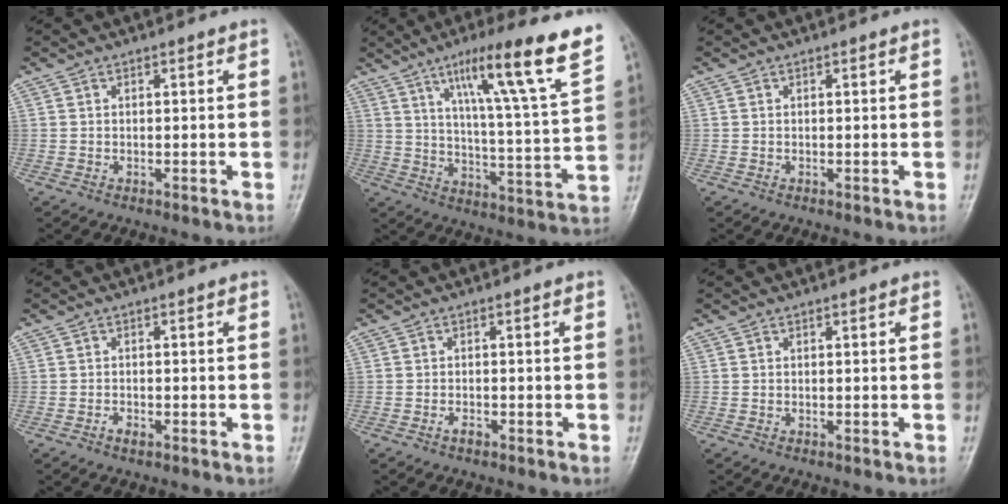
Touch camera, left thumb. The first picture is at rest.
{"total": 20.1, "force": [11.5, 1.4, 16.5], "torque": [-0.229, -0.043, 0.171]}
{"total": 0.0}
{"total": 1.4, "force": [-0.8, 0.7, 0.9], "torque": [-0.016, 0.004, -0.017]}
{"total": 1.3, "force": [-0.8, 0.6, 0.8], "torque": [-0.013, 0.004, -0.016]}
{"total": 0.0}